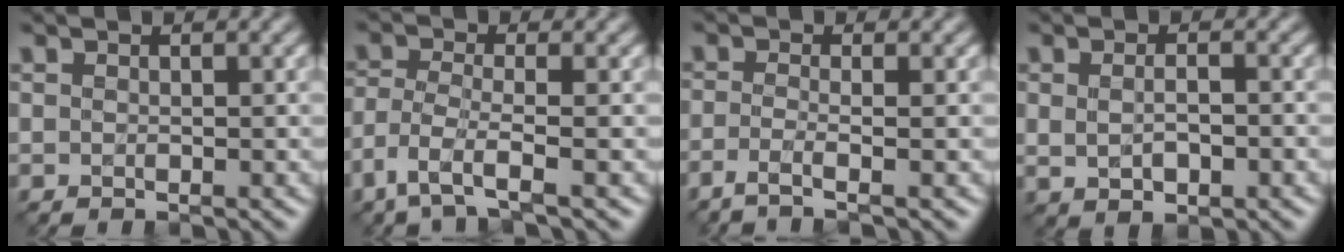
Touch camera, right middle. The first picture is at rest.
{"total": 3.5, "force": [-2.3, 0.8, 2.6], "torque": [-0.062, -0.007, -0.055]}
{"total": 2.6, "force": [-1.4, 0.7, 2.1], "torque": [-0.036, -0.011, -0.043]}
{"total": 3.1, "force": [-0.2, 1.6, 2.7], "torque": [-0.048, -0.004, 0.007]}